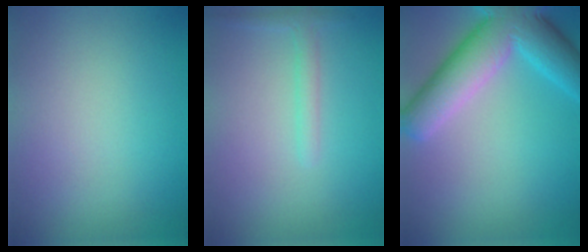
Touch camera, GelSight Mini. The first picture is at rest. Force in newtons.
{"total": 1.4, "press": 1.4, "slide": 0.1}
{"total": 8.8, "press": 8.8, "slide": 0.5}